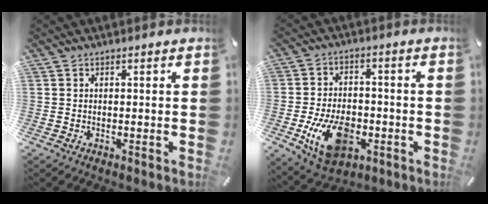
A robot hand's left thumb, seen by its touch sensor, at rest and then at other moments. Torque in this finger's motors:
{"motor_torque": [0.58, 1.66, 0.74, 0.02, 0.36]}